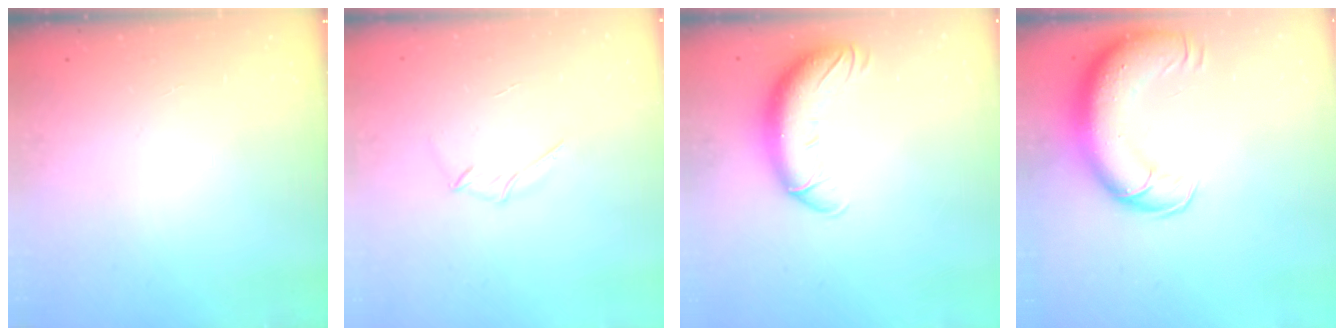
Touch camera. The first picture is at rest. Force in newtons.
{"total": 3.3, "press": 3.2, "slide": 0.9}
{"total": 12.8, "press": 12.4, "slide": 3.1}
{"total": 16.2, "press": 15.7, "slide": 3.9}